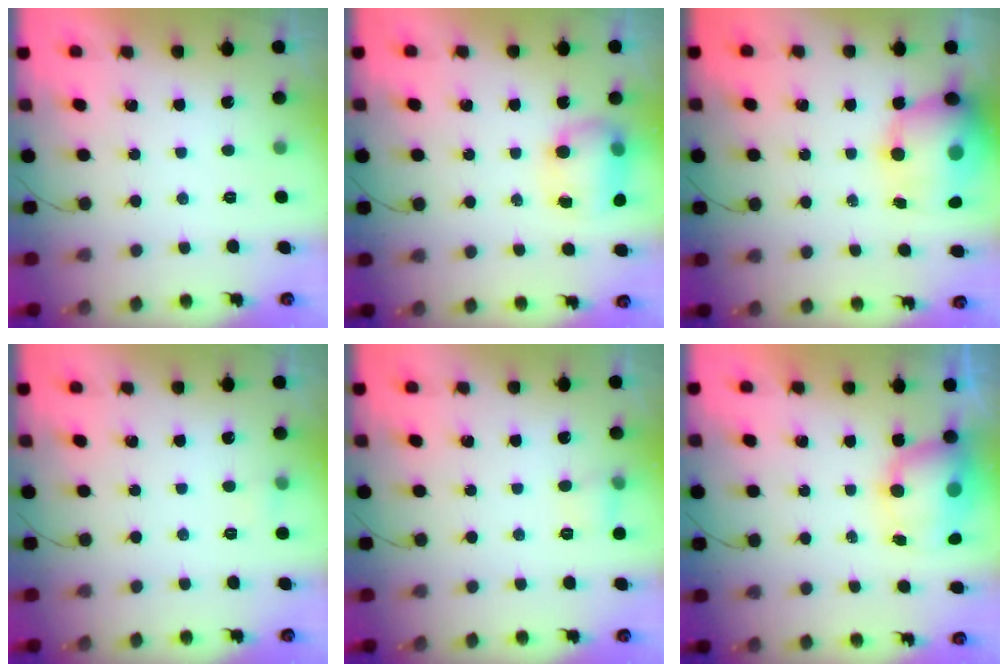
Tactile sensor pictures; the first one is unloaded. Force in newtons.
{"total": 8.0, "press": 8.0, "slide": 0.6}
{"total": 15.6, "press": 15.2, "slide": 3.5}
{"total": 7.1, "press": 3.1, "slide": 6.4}
{"total": 5.0, "press": 4.7, "slide": 1.7}
{"total": 9.0, "press": 8.7, "slide": 2.4}